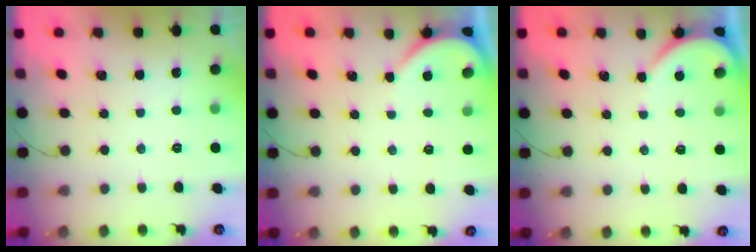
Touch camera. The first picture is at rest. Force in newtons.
{"total": 2.4, "press": 2.4, "slide": 0.2}
{"total": 2.4, "press": 2.4, "slide": 0.2}